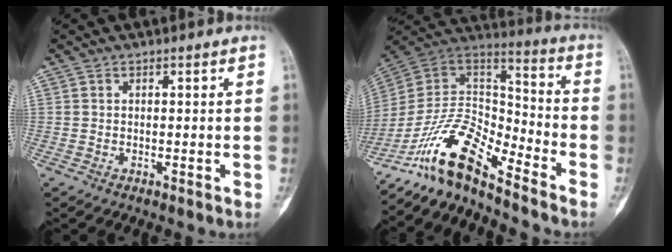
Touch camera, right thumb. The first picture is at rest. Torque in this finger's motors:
{"motor_torque": [0.46, 0.28, 1.36, -1.41, 0.34]}